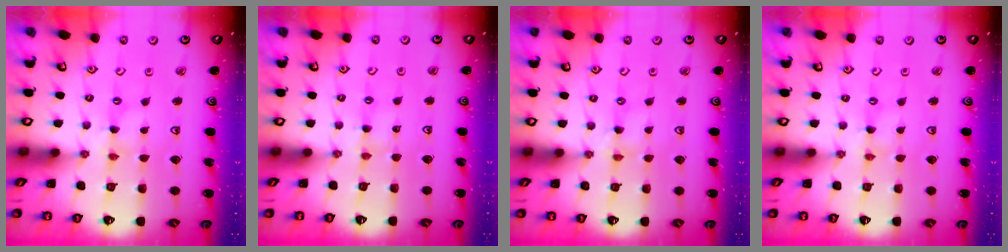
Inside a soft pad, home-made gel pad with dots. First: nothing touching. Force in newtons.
{"total": 2.6, "press": 2.6, "slide": 0.3}
{"total": 0.0}
{"total": 0.0}